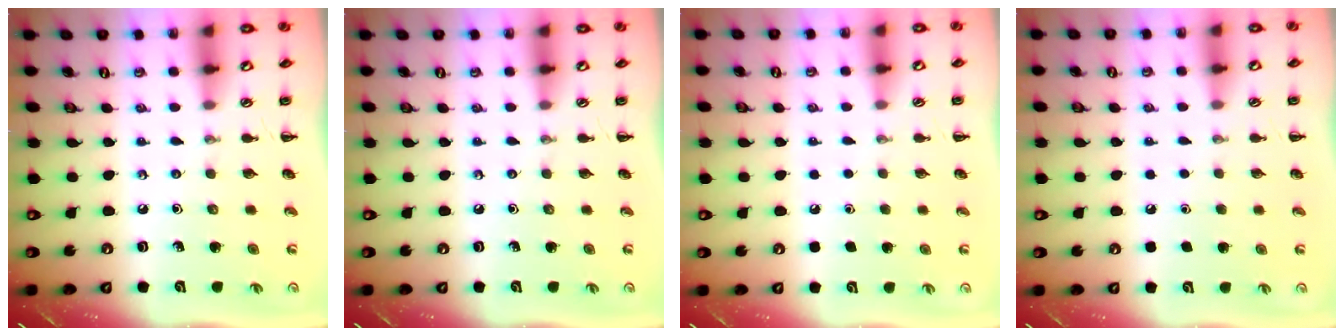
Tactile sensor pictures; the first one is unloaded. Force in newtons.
{"total": 0.0}
{"total": 1.7, "press": 1.7, "slide": 0.1}
{"total": 1.7, "press": 1.7, "slide": 0.1}